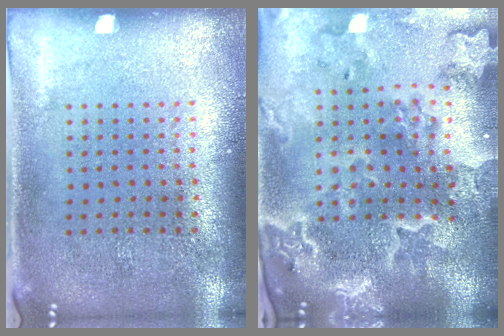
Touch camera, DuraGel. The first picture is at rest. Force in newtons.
{"total": 4.2, "press": 3.4, "slide": 2.5}